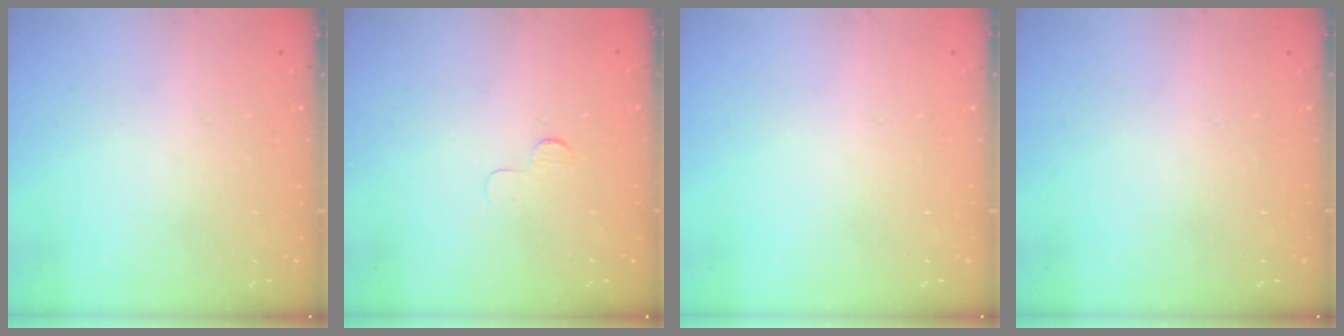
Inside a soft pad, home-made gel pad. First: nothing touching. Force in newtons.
{"total": 3.0, "press": 2.9, "slide": 0.3}
{"total": 0.0}
{"total": 0.0}